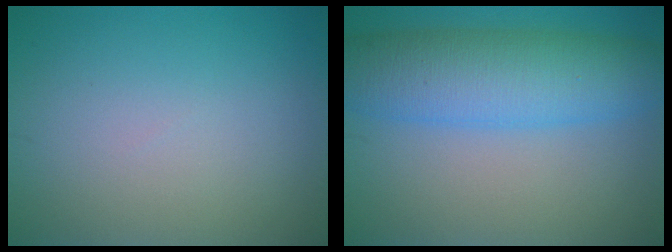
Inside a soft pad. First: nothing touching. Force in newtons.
{"total": 8.5, "press": 8.5, "slide": 0.1}